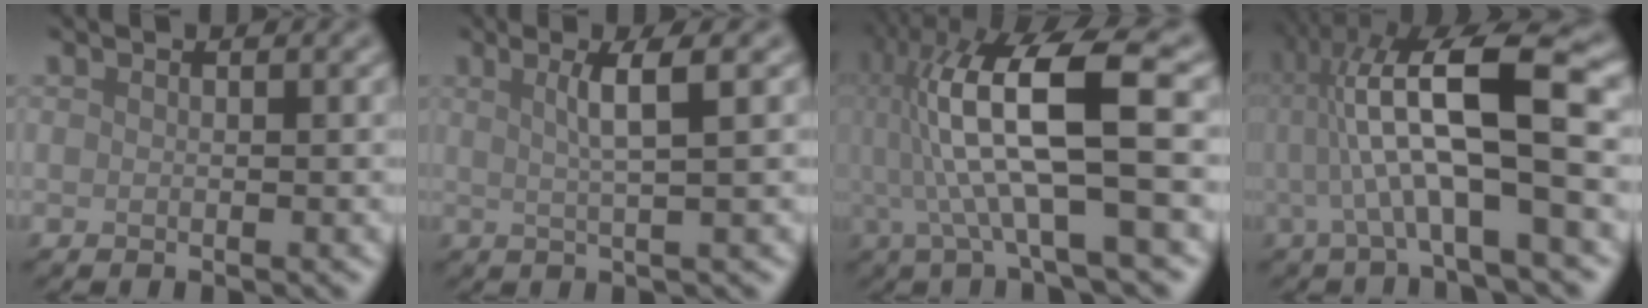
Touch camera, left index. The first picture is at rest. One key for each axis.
{"total": 3.4, "fx": 0.9, "fy": 0.5, "fz": 3.2, "tx": -0.056, "ty": 0.001, "tz": 0.017}
{"total": 11.6, "fx": 0.8, "fy": 2.5, "fz": 11.3, "tx": -0.213, "ty": 0.015, "tz": 0.020}
{"total": 10.4, "fx": 0.7, "fy": 2.2, "fz": 10.2, "tx": -0.170, "ty": 0.018, "tz": 0.014}